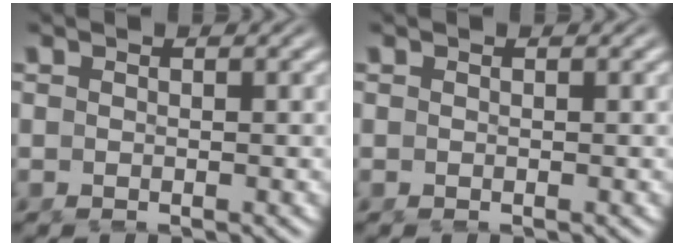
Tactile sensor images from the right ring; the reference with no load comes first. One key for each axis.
{"total": 0.0}